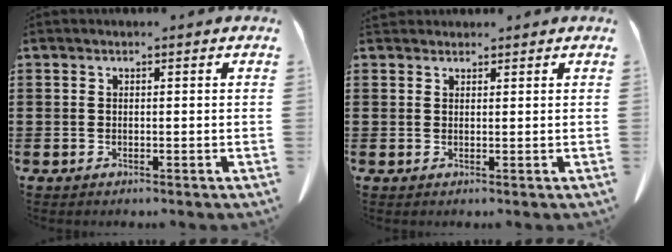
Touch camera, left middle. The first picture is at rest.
{"total": 1.2, "force": [1.1, 0.5, 0.1], "torque": [-0.004, 0.002, 0.023]}